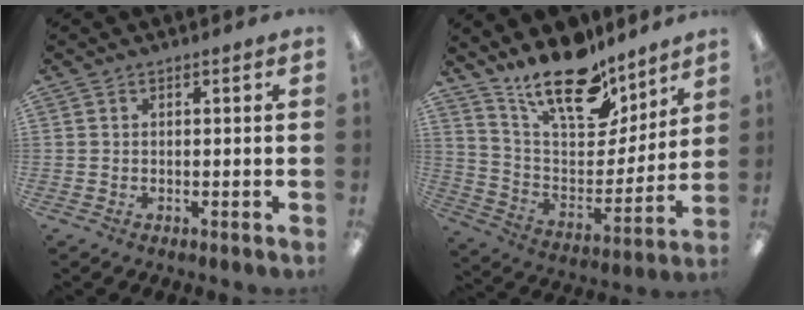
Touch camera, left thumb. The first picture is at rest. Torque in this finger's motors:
{"motor_torque": [0.19, 0.17, 1.39, -1.39, 0.22]}